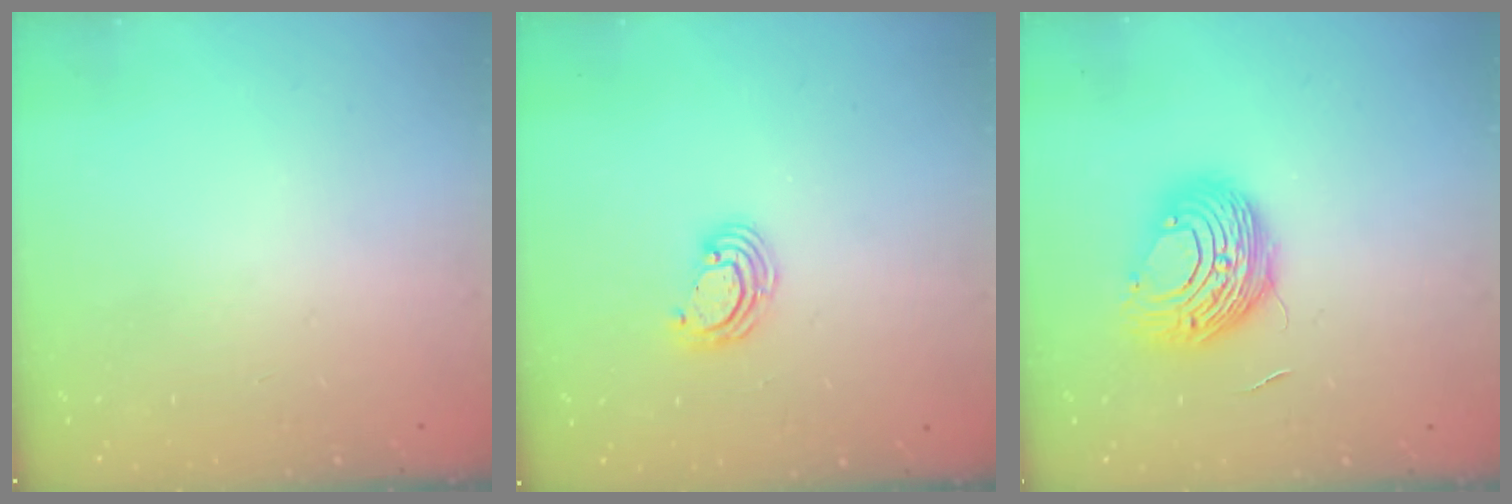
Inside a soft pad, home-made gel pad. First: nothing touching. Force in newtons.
{"total": 5.5, "press": 5.5, "slide": 0.2}
{"total": 10.4, "press": 10.4, "slide": 0.2}